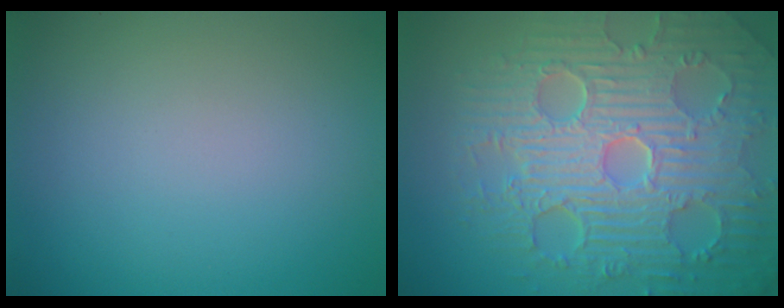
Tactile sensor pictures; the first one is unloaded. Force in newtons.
{"total": 10.7, "press": 7.2, "slide": 7.9}